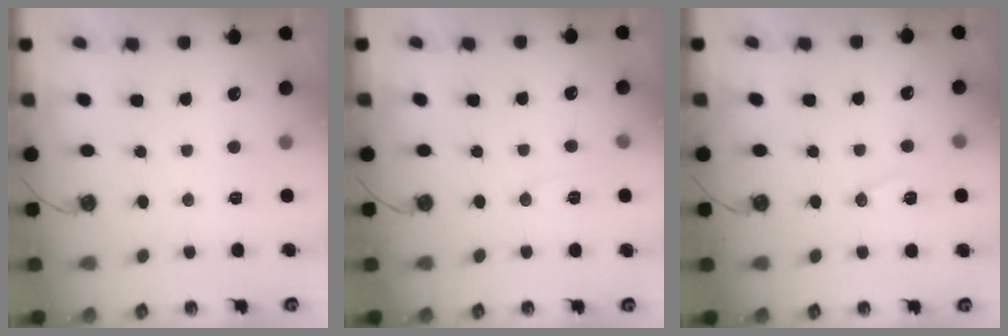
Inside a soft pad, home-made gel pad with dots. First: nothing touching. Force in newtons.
{"total": 5.5, "press": 4.5, "slide": 3.3}
{"total": 7.3, "press": 6.3, "slide": 3.6}